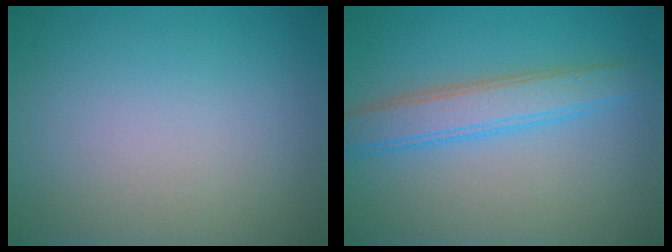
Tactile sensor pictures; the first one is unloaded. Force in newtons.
{"total": 3.9, "press": 3.9, "slide": 0.1}